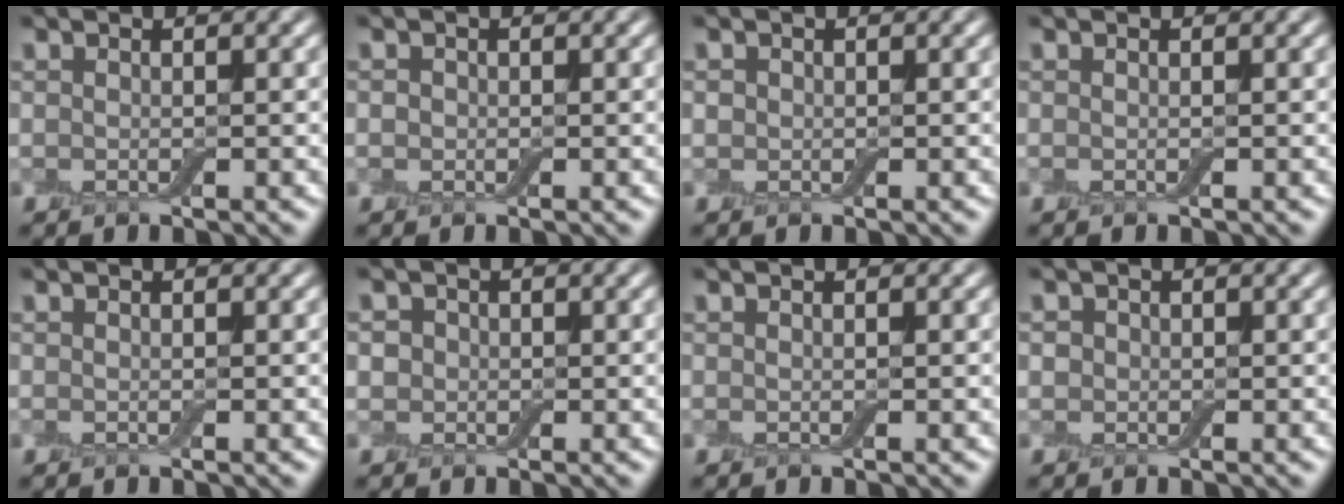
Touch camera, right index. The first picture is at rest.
{"total": 0.6, "force": [0.0, 0.6, 0.1], "torque": [-0.001, -0.001, -0.004]}
{"total": 0.6, "force": [0.1, 0.6, 0.1], "torque": [0.002, 0.001, -0.002]}
{"total": 0.0}
{"total": 0.0}
{"total": 2.4, "force": [0.5, 2.1, 0.8], "torque": [-0.001, 0.012, -0.010]}
{"total": 0.0}
{"total": 1.1, "force": [0.1, 1.1, 0.2], "torque": [0.001, -0.001, -0.004]}